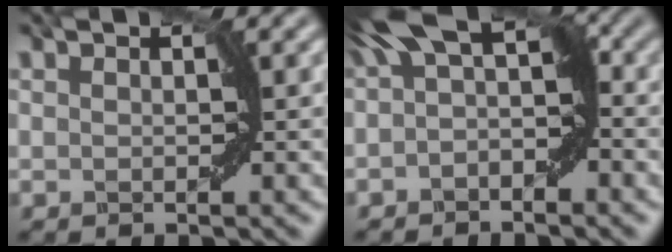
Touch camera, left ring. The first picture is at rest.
{"total": 5.3, "force": [0.6, 2.3, 4.7], "torque": [-0.063, 0.016, -0.002]}